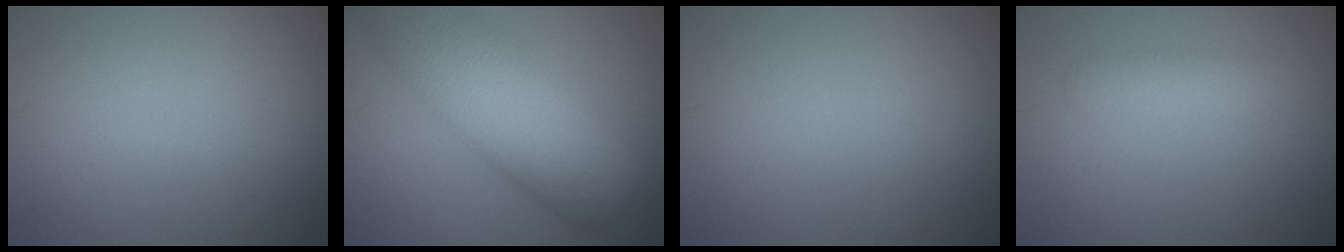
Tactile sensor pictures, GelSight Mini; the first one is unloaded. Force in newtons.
{"total": 10.3, "press": 10.3, "slide": 0.5}
{"total": 0.0}
{"total": 1.9, "press": 1.9, "slide": 0.1}